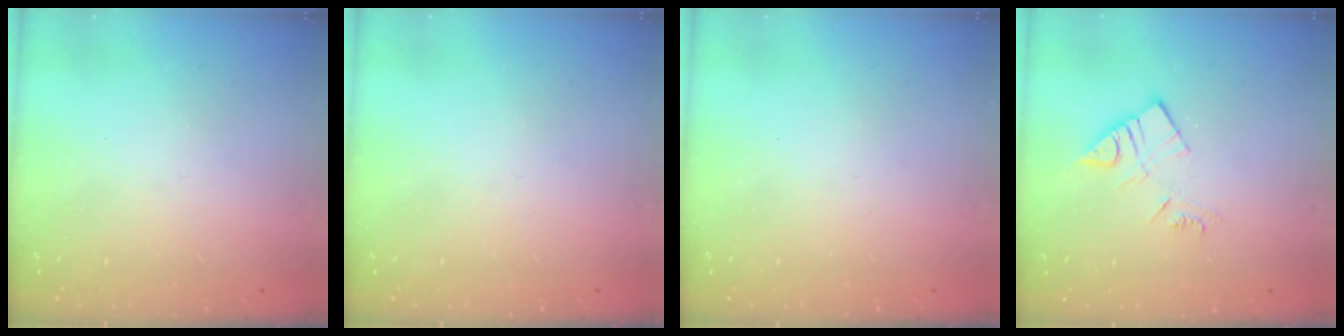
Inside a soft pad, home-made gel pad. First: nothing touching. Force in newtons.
{"total": 0.0}
{"total": 0.0}
{"total": 8.9, "press": 8.9, "slide": 0.5}